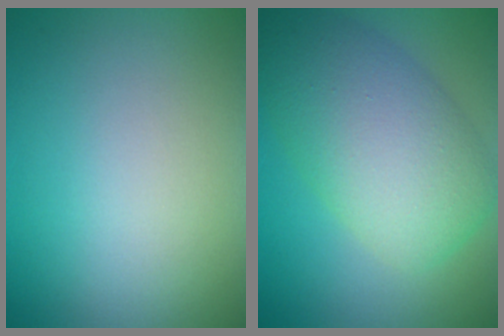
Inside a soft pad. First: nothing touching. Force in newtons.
{"total": 8.3, "press": 8.3, "slide": 0.2}